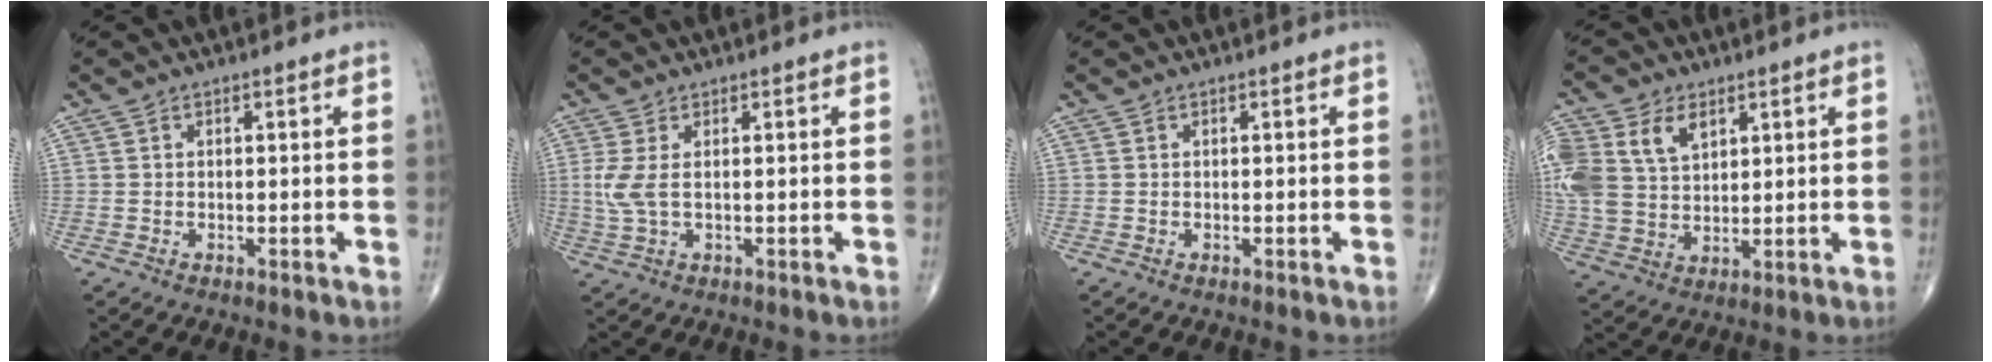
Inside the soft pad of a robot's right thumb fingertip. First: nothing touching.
{"total": 3.8, "force": [0.4, 1.4, 3.5], "torque": [-0.102, 0.000, 0.013]}
{"total": 0.0}
{"total": 16.3, "force": [6.1, 11.3, 10.0], "torque": [-0.237, 0.006, 0.122]}